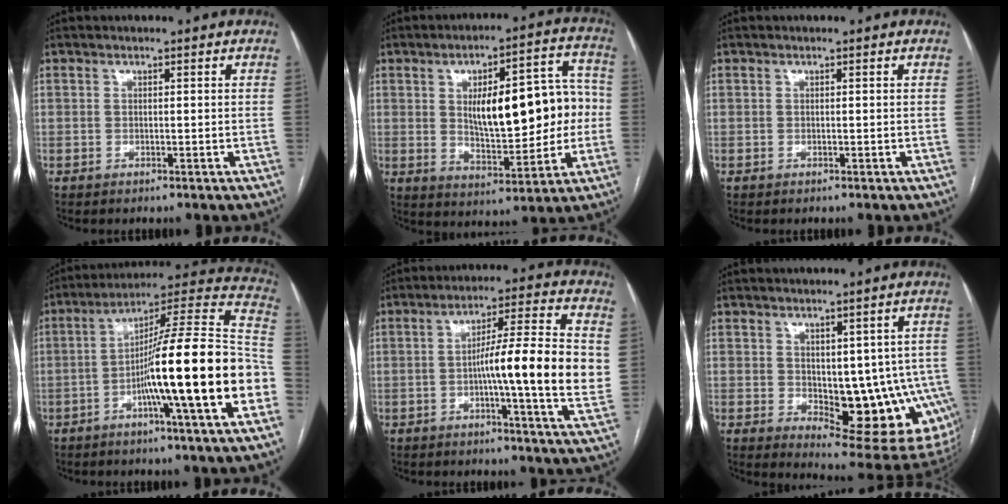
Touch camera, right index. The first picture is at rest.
{"total": 16.9, "force": [1.0, 6.4, 15.6], "torque": [-0.221, 0.033, 0.028]}
{"total": 0.0}
{"total": 22.3, "force": [-6.1, -0.4, 21.4], "torque": [-0.279, 0.009, -0.104]}
{"total": 15.0, "force": [-0.8, 0.1, 15.0], "torque": [-0.223, 0.005, -0.020]}
{"total": 15.6, "force": [-3.0, 7.0, 13.6], "torque": [-0.114, 0.004, -0.019]}